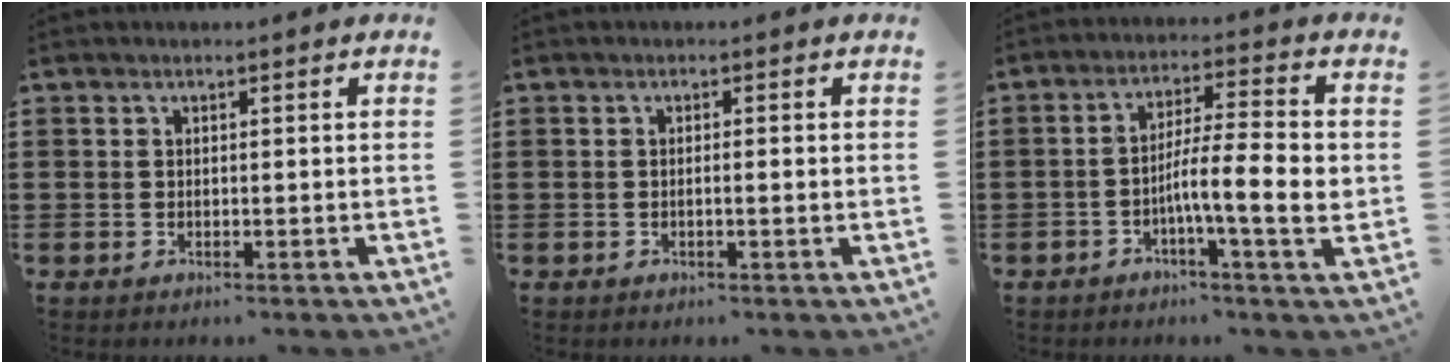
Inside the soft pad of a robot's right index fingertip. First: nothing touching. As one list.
[{"total": 0.8, "force": [-0.2, -0.1, 0.8], "torque": [-0.014, -0.004, -0.004]}, {"total": 9.5, "force": [-1.8, 1.5, 9.2], "torque": [-0.149, 0.000, -0.033]}]